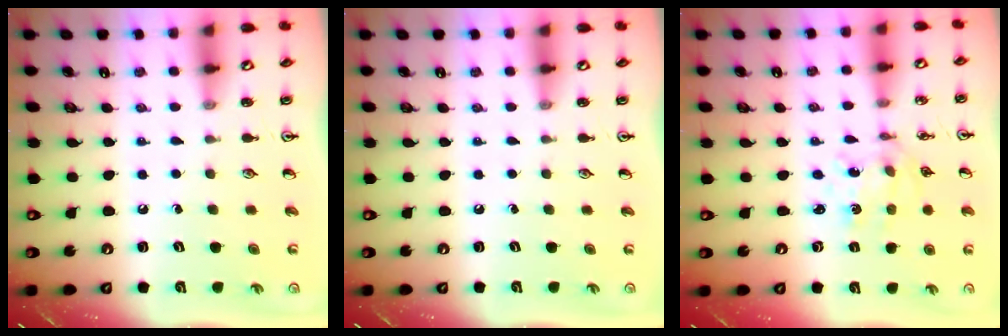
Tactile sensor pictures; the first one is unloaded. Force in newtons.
{"total": 0.0}
{"total": 2.9, "press": 2.7, "slide": 1.0}